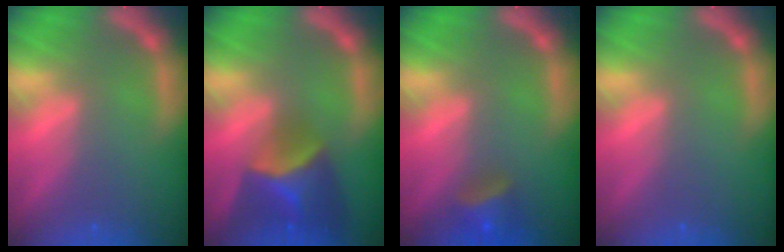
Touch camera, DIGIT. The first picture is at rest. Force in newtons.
{"total": 6.9}
{"total": 3.4}
{"total": 0.0}